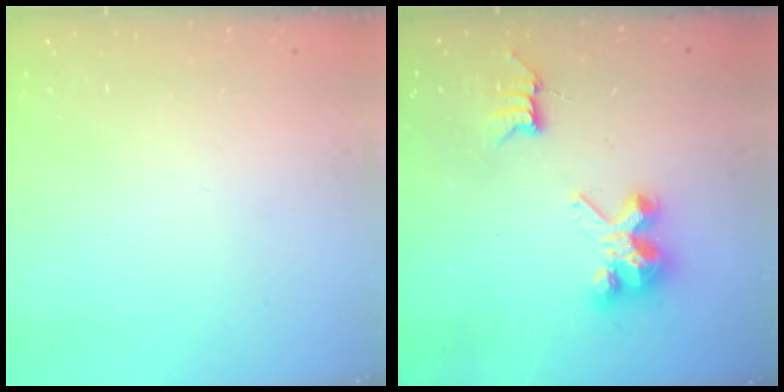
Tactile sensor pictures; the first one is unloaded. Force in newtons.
{"total": 7.8, "press": 7.8, "slide": 0.3}